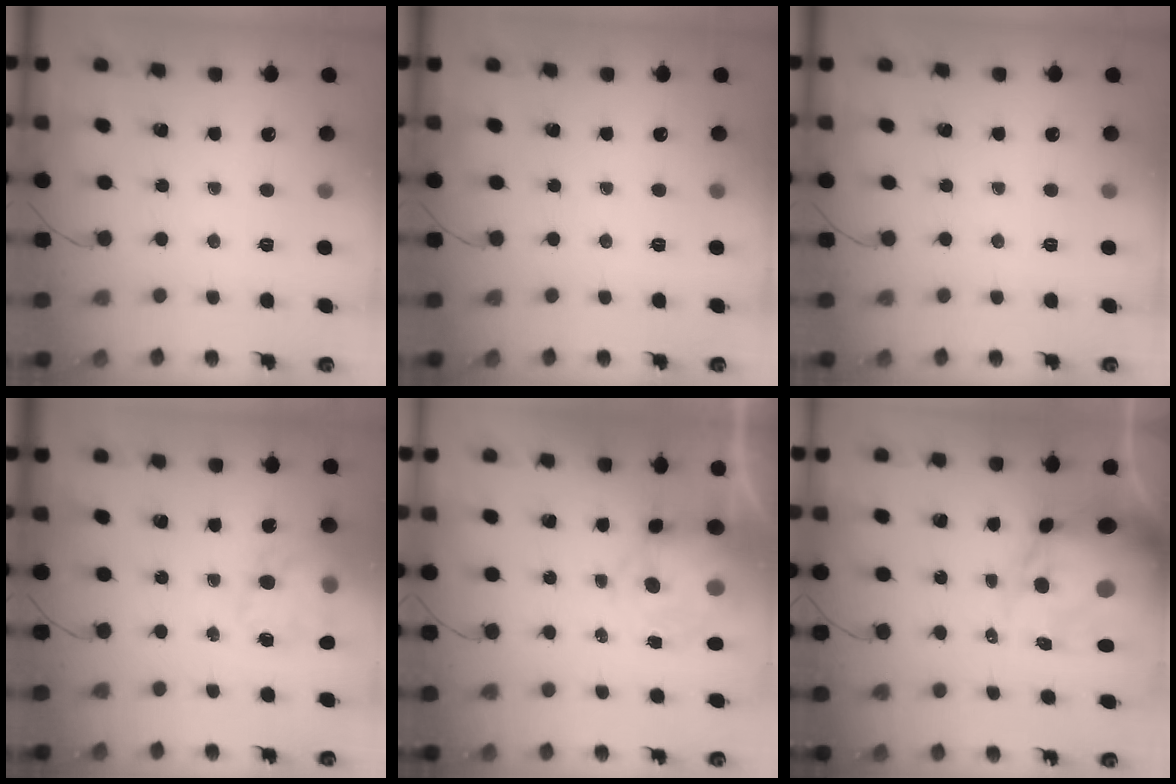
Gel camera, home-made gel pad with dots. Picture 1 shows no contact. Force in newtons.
{"total": 0.0}
{"total": 0.0}
{"total": 16.4, "press": 16.0, "slide": 3.5}
{"total": 9.2, "press": 9.0, "slide": 2.3}
{"total": 19.4, "press": 18.9, "slide": 4.6}